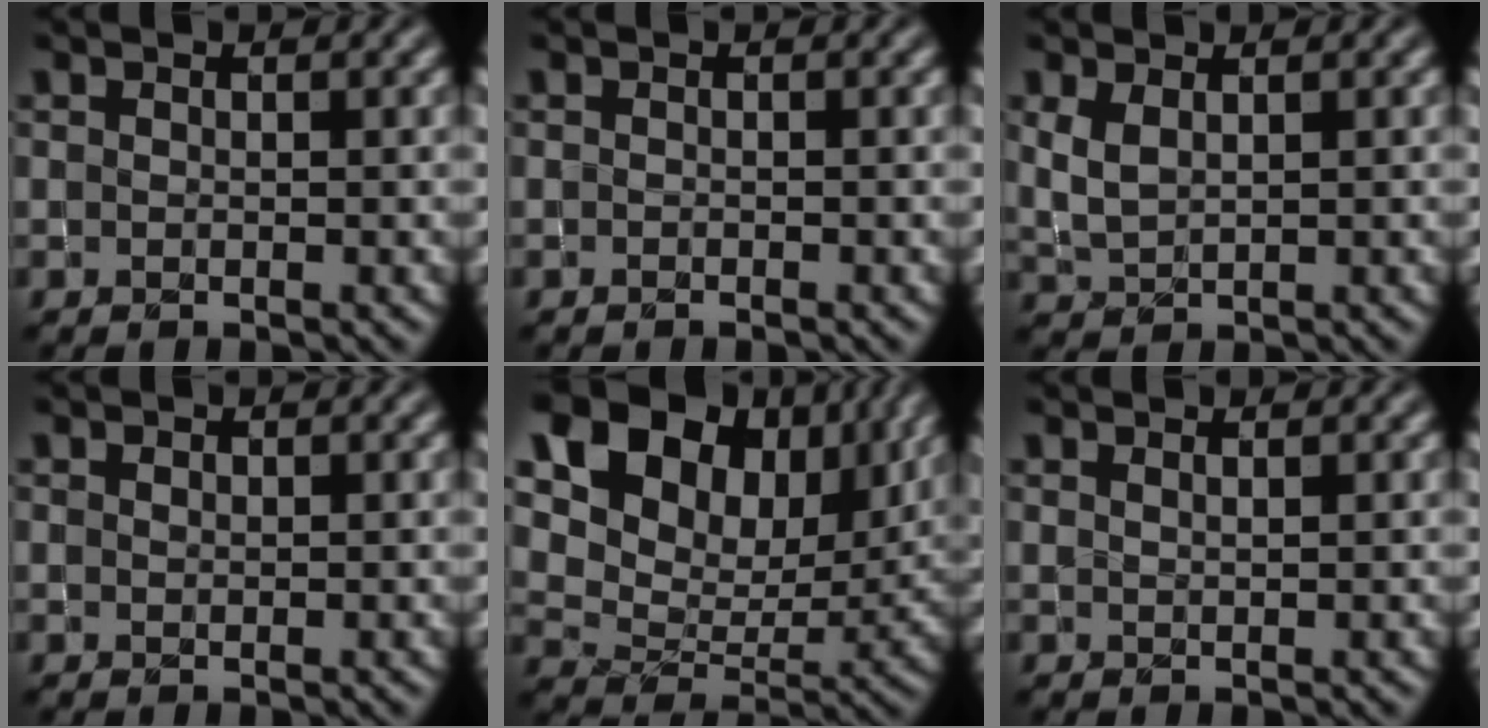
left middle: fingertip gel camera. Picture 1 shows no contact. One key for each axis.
{"total": 0.0}
{"total": 2.1, "fx": 0.9, "fy": 1.1, "fz": 1.5, "tx": -0.042, "ty": 0.000, "tz": 0.024}
{"total": 0.6, "fx": 0.3, "fy": 0.4, "fz": 0.3, "tx": -0.007, "ty": 0.001, "tz": 0.005}
{"total": 18.7, "fx": 10.2, "fy": 12.4, "fz": 9.7, "tx": -0.218, "ty": 0.052, "tz": 0.200}
{"total": 0.6, "fx": 0.6, "fy": 0.1, "fz": 0.3, "tx": -0.003, "ty": -0.001, "tz": 0.006}